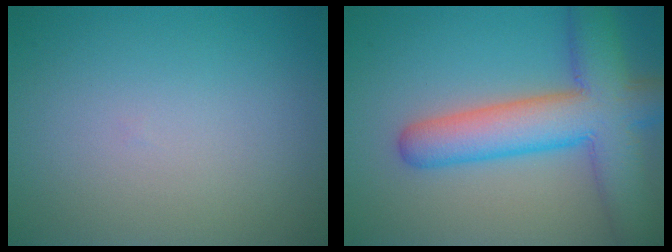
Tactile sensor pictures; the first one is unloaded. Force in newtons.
{"total": 9.0, "press": 9.0, "slide": 0.3}